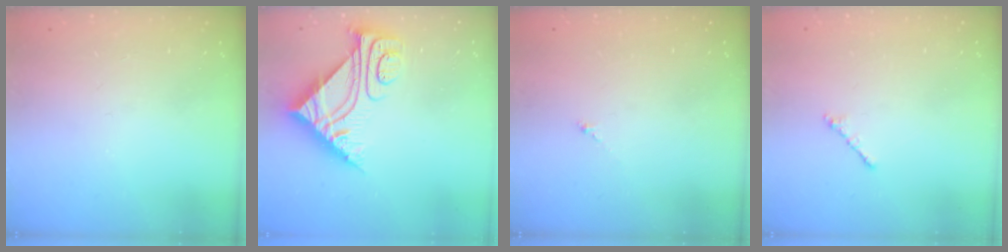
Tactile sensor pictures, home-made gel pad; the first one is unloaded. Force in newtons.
{"total": 8.9, "press": 8.8, "slide": 0.7}
{"total": 0.0}
{"total": 0.9, "press": 0.7, "slide": 0.5}